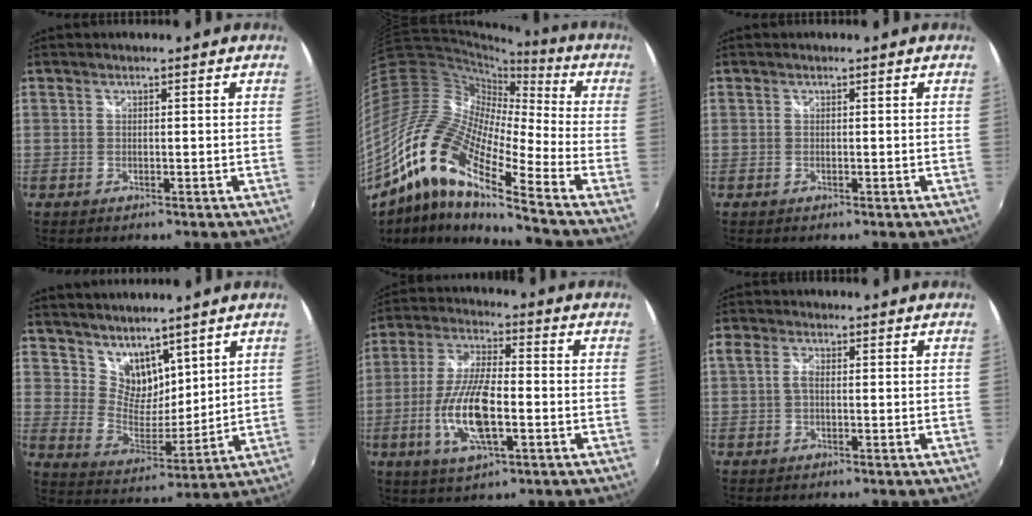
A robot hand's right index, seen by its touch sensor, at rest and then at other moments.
{"total": 18.7, "force": [-11.5, 3.6, 14.3], "torque": [-0.246, -0.015, -0.247]}
{"total": 0.0}
{"total": 9.7, "force": [7.4, 5.2, 3.6], "torque": [-0.057, 0.002, 0.147]}
{"total": 13.5, "force": [-3.6, 4.4, 12.3], "torque": [-0.255, -0.007, -0.069]}
{"total": 2.4, "force": [-0.1, 1.3, 2.0], "torque": [-0.040, 0.005, -0.006]}